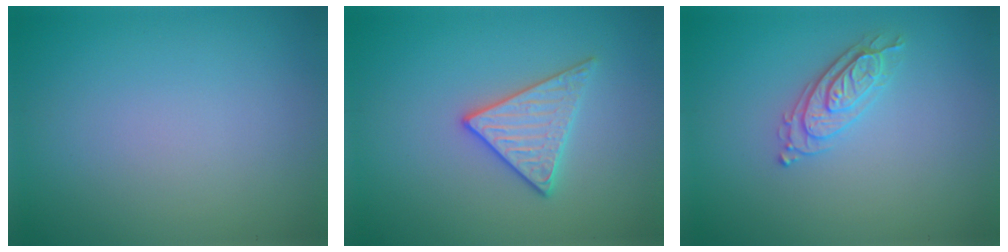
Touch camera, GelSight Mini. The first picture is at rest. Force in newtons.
{"total": 2.9, "press": 2.9, "slide": 0.4}
{"total": 2.4, "press": 2.3, "slide": 0.5}